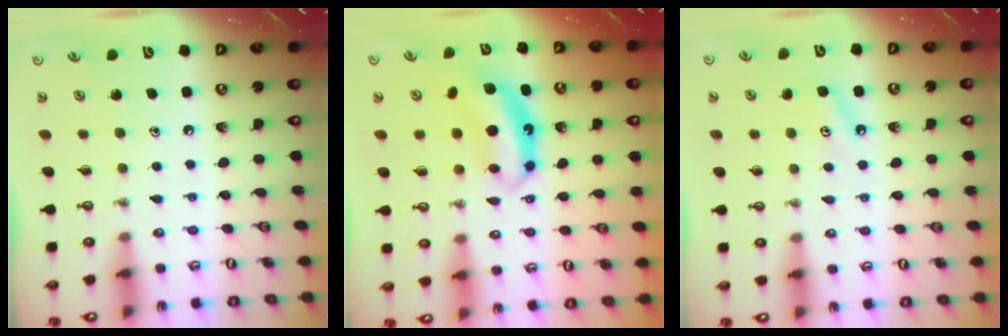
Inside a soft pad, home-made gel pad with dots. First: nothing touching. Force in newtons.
{"total": 7.8, "press": 7.8, "slide": 0.2}
{"total": 3.8, "press": 3.8, "slide": 0.4}